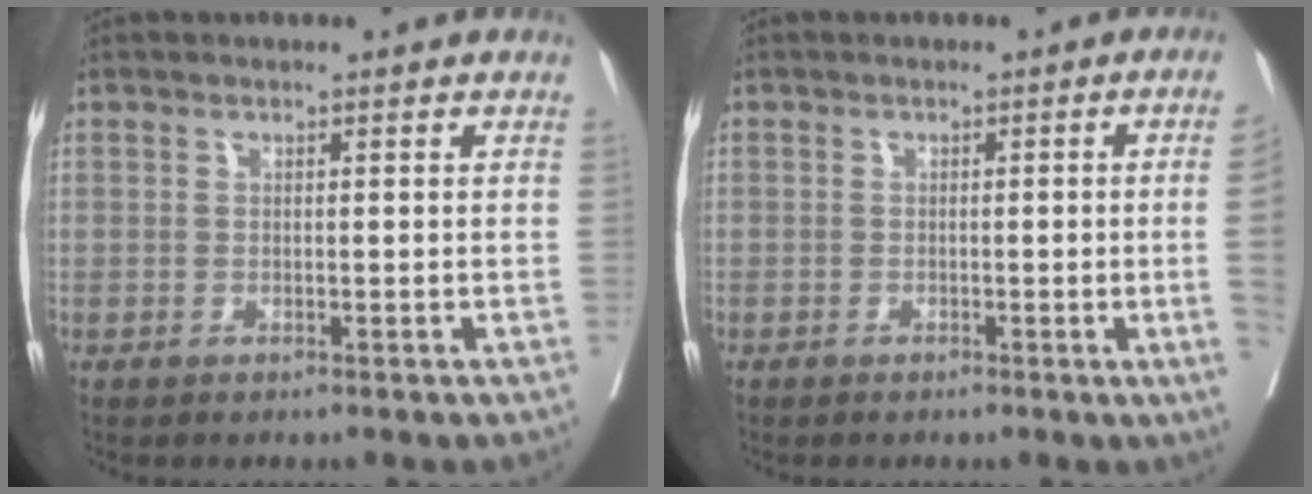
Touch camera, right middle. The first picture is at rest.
{"total": 4.1, "force": [-0.7, -1.5, 3.7], "torque": [-0.041, -0.008, -0.010]}